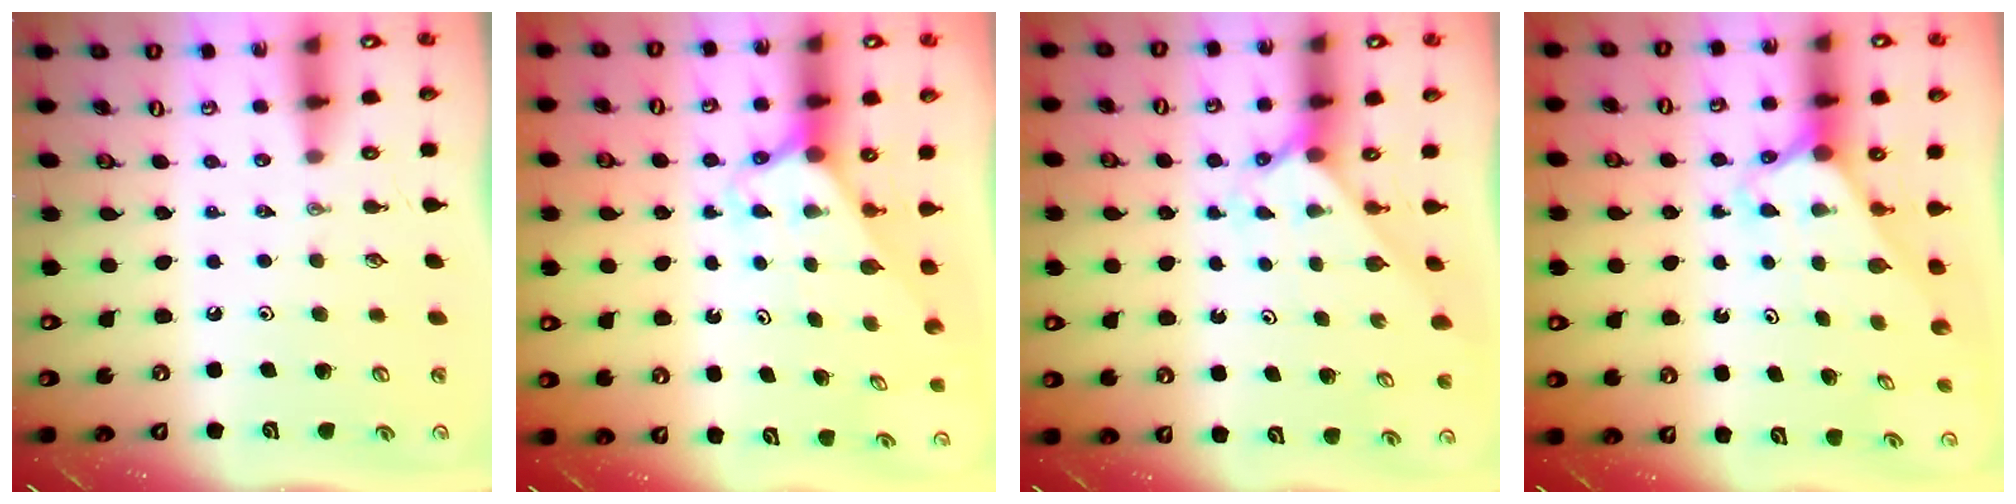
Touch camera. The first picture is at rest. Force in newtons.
{"total": 2.4, "press": 2.4, "slide": 0.2}
{"total": 2.2, "press": 2.2, "slide": 0.3}
{"total": 2.4, "press": 2.4, "slide": 0.2}